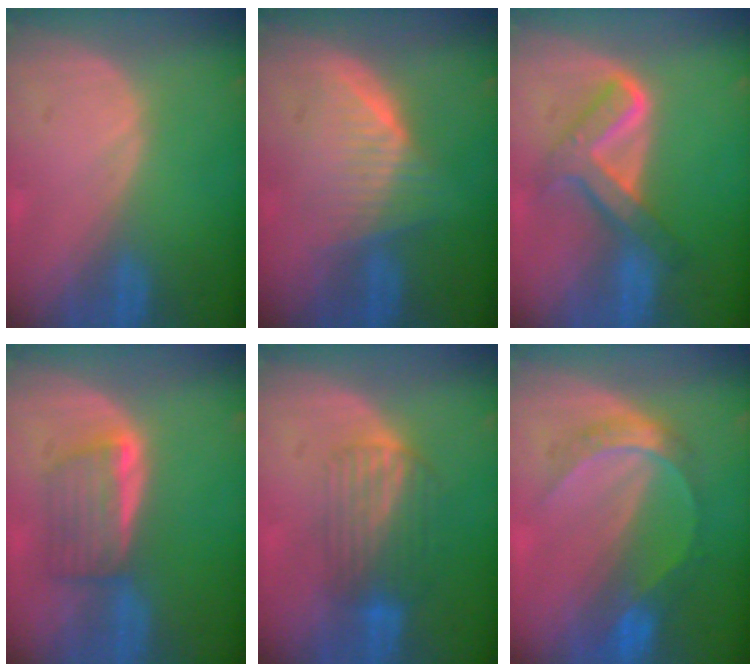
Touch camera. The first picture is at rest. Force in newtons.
{"total": 6.1, "press": 6.0, "slide": 1.0}
{"total": 6.9, "press": 6.8, "slide": 0.7}
{"total": 5.6, "press": 5.3, "slide": 1.7}
{"total": 6.8, "press": 6.1, "slide": 3.2}
{"total": 6.7, "press": 5.8, "slide": 3.4}